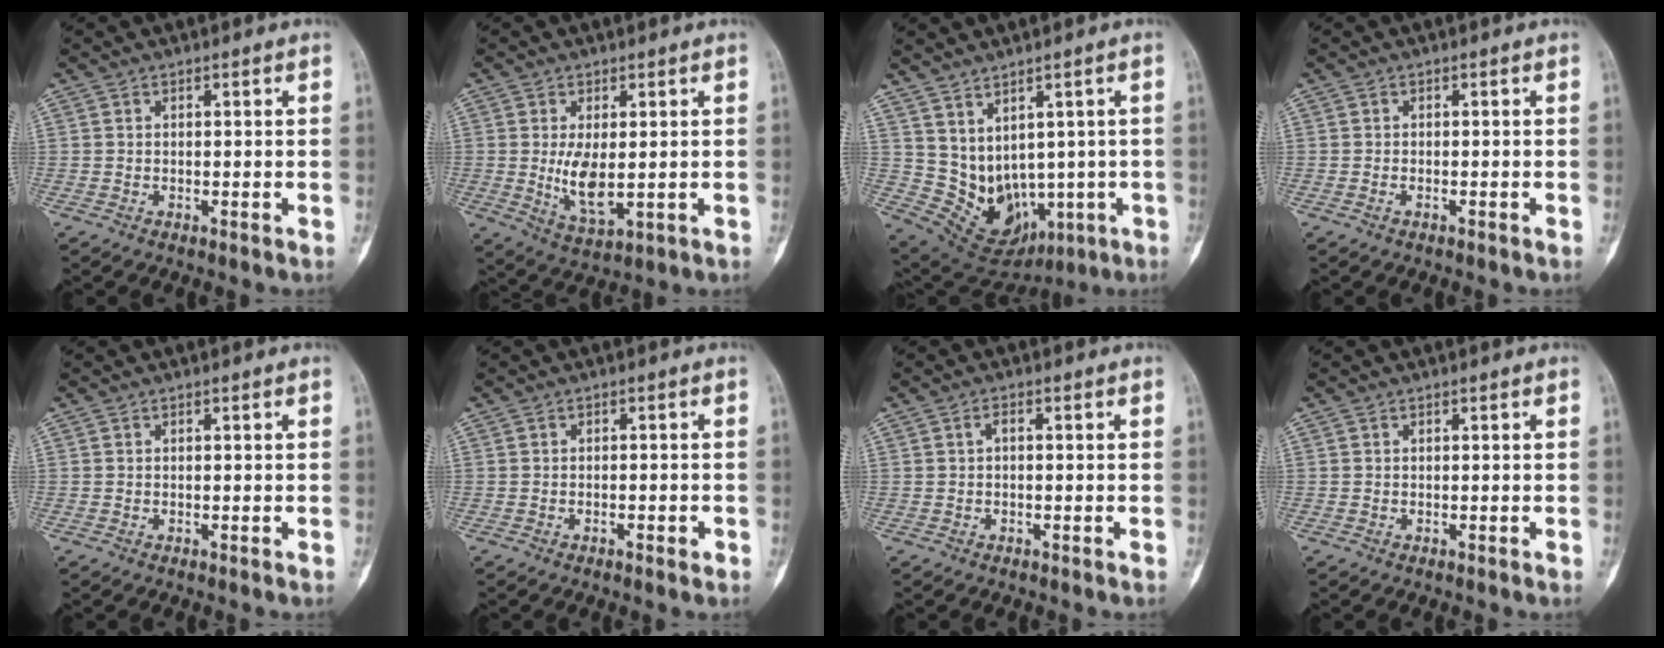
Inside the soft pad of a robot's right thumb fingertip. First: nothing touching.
{"total": 7.2, "force": [0.1, 3.2, 6.4], "torque": [-0.116, -0.019, 0.015]}
{"total": 10.8, "force": [1.1, 8.6, 6.4], "torque": [-0.083, 0.001, 0.063]}
{"total": 0.7, "force": [-0.4, 0.3, 0.5], "torque": [-0.015, 0.005, -0.006]}
{"total": 0.0}
{"total": 1.8, "force": [-0.9, 0.7, 1.5], "torque": [-0.026, 0.007, -0.011]}
{"total": 1.2, "force": [0.1, 0.6, 1.0], "torque": [-0.018, 0.005, -0.002]}
{"total": 0.0}